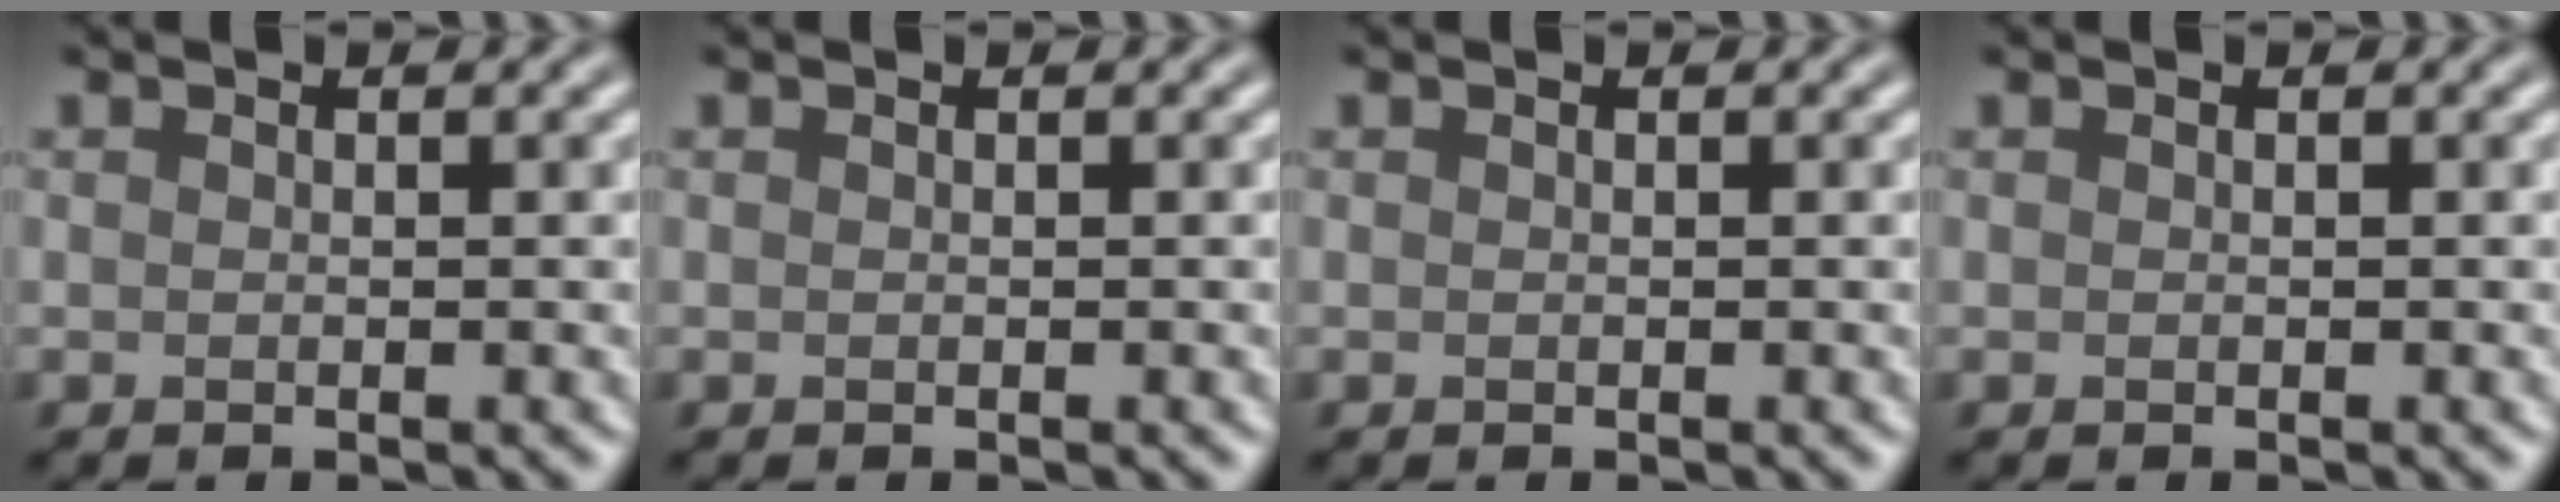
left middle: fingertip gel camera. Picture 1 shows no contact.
{"total": 0.0}
{"total": 0.0}
{"total": 0.0}